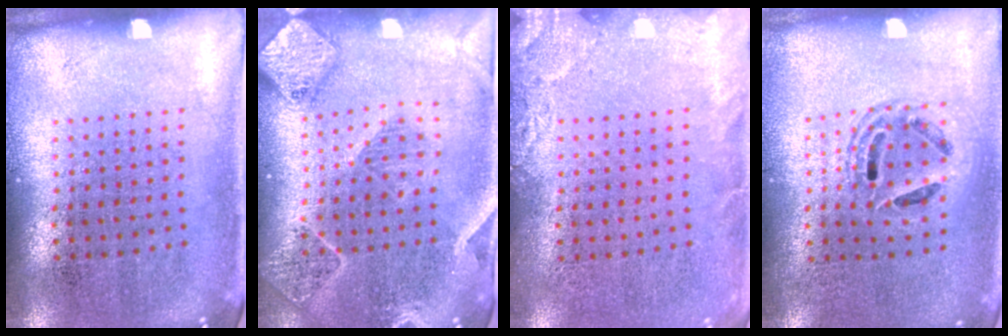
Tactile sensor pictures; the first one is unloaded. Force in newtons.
{"total": 2.4, "press": 2.2, "slide": 0.8}
{"total": 2.2, "press": 2.2, "slide": 0.3}
{"total": 1.4, "press": 1.2, "slide": 0.7}